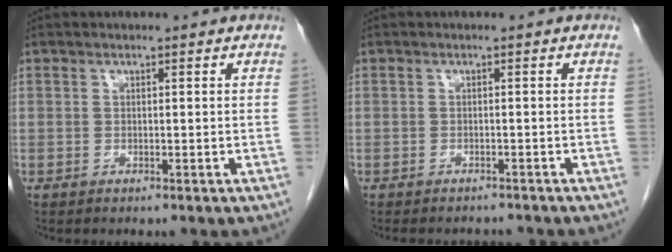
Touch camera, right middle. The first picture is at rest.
{"total": 5.3, "force": [-4.9, 1.4, 1.2], "torque": [-0.014, -0.006, -0.062]}